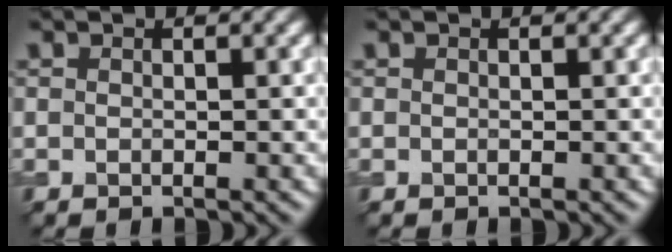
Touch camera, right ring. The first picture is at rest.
{"total": 0.0}